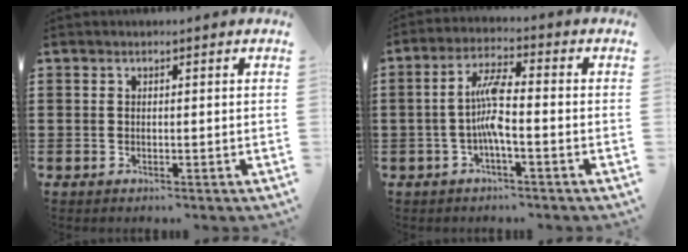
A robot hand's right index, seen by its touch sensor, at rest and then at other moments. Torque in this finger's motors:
{"motor_torque": [1.60, -0.54, 0.29, 0.21]}